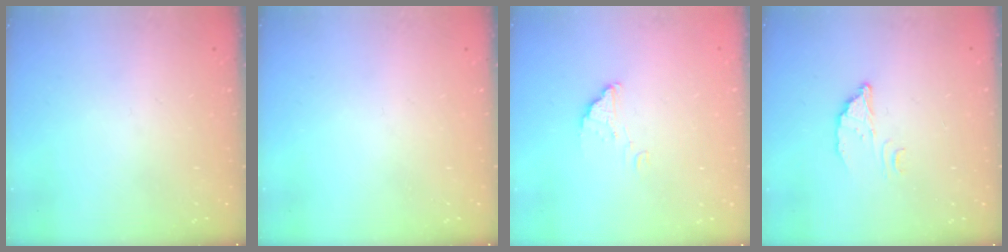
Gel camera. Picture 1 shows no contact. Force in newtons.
{"total": 0.0}
{"total": 2.2, "press": 2.2, "slide": 0.1}
{"total": 2.8, "press": 2.8, "slide": 0.2}